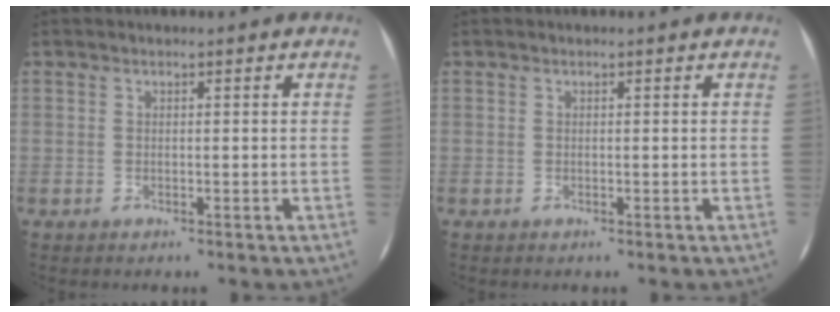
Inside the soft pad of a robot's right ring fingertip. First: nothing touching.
{"total": 0.0}